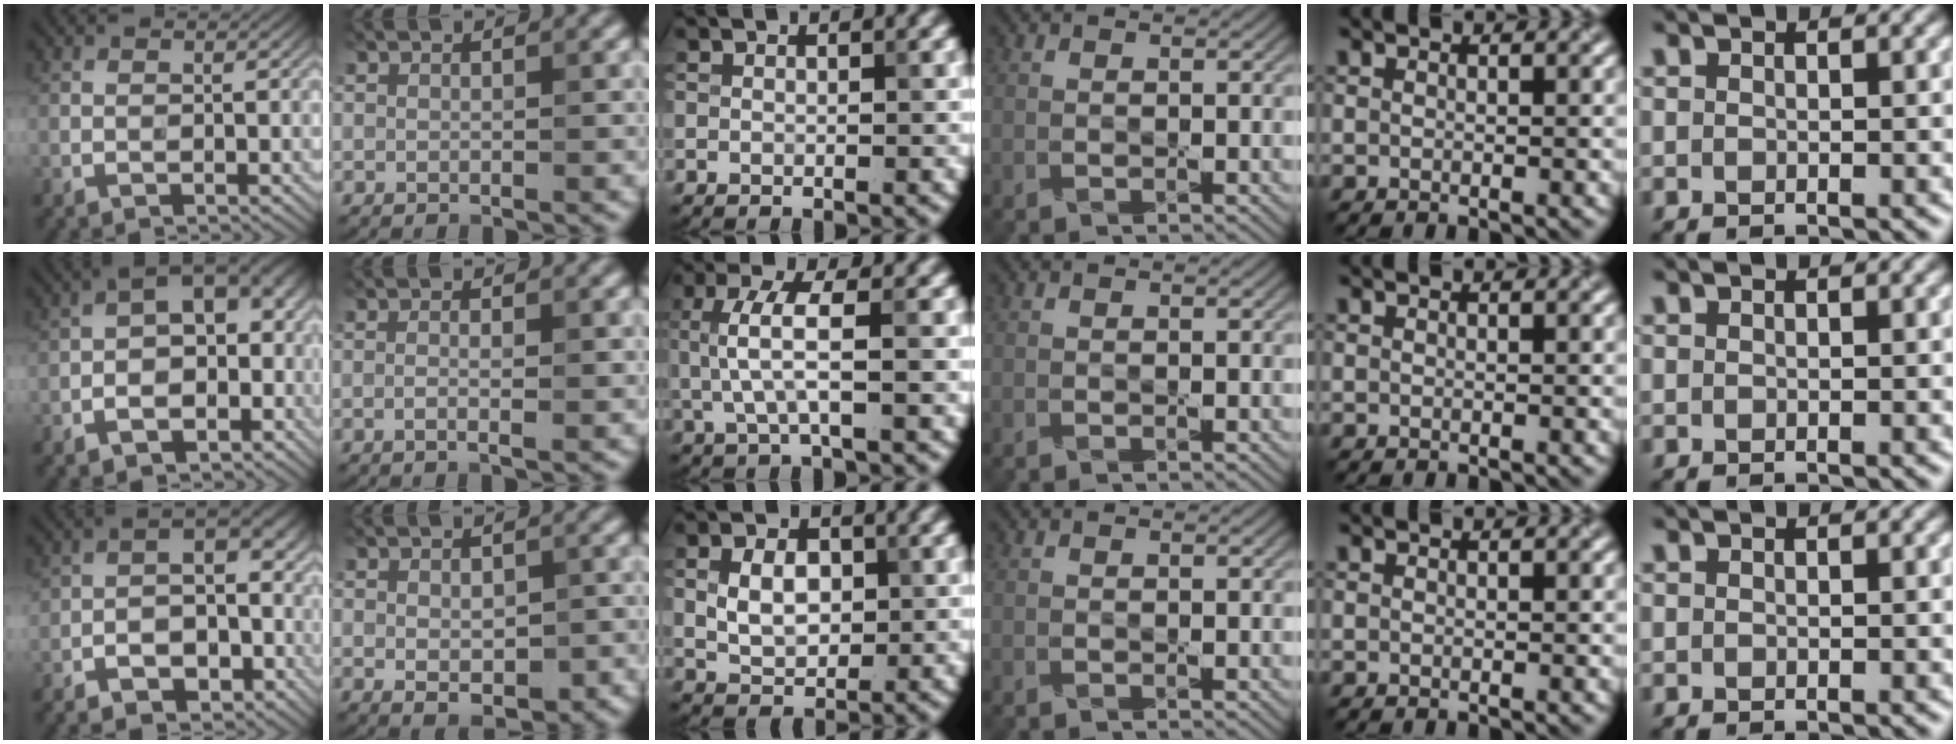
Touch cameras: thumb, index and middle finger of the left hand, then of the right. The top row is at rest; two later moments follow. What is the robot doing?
{"motion": "wipe", "object": "phone"}